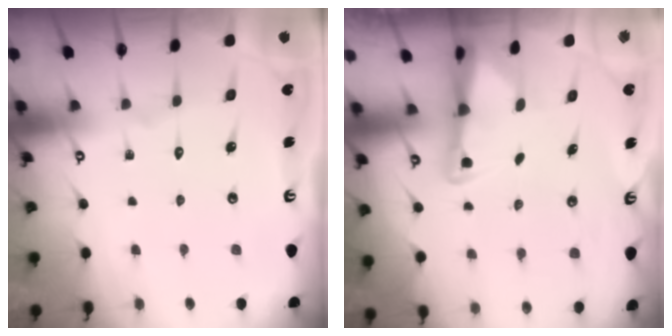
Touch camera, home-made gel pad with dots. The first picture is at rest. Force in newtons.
{"total": 2.3, "press": 2.3, "slide": 0.5}